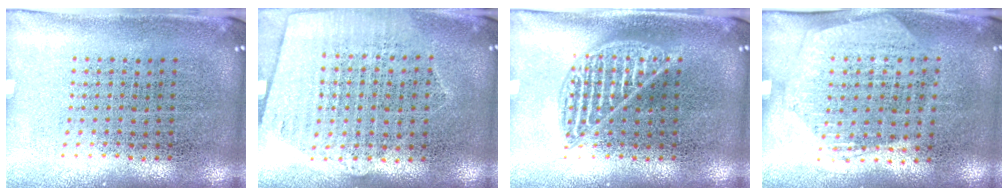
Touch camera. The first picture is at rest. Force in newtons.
{"total": 1.3, "press": 1.1, "slide": 0.6}
{"total": 2.0, "press": 2.0, "slide": 0.2}
{"total": 1.4, "press": 1.2, "slide": 0.8}